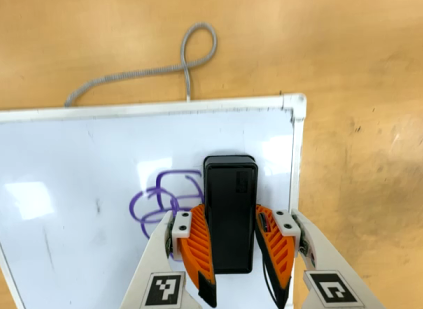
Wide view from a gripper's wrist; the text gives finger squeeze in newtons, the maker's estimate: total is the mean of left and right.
{"total": 15.0, "left": 15.3, "right": 14.6}